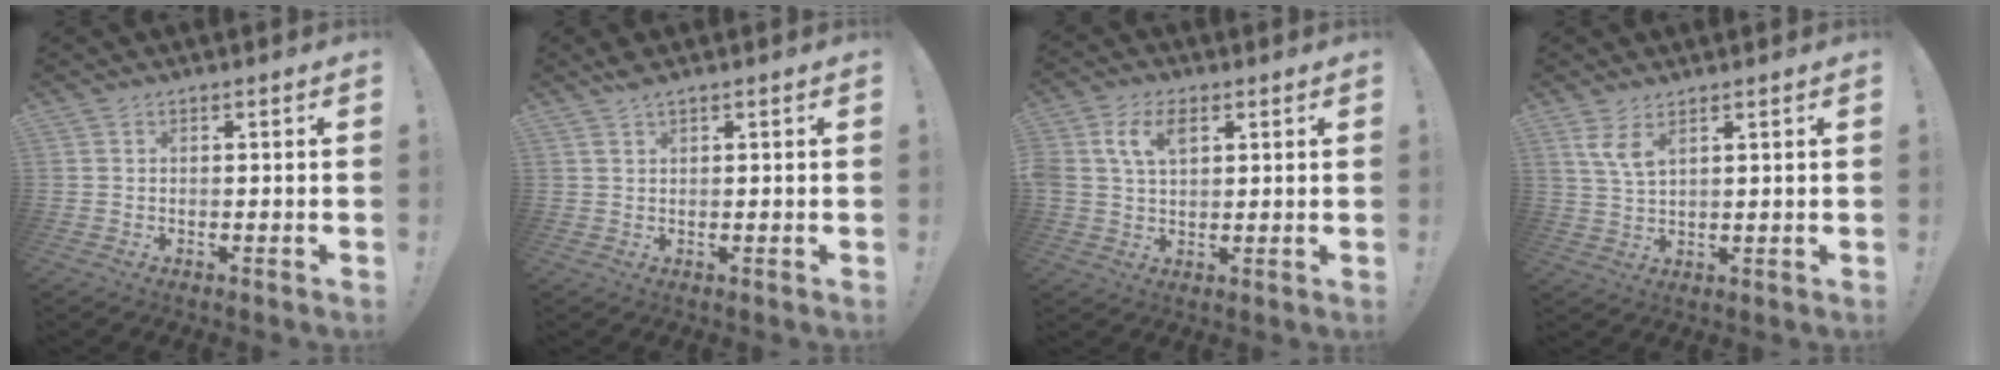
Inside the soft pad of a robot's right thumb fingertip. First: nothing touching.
{"total": 2.0, "force": [1.6, 0.3, 1.1], "torque": [-0.031, -0.001, 0.031]}
{"total": 8.1, "force": [2.9, 5.1, 5.6], "torque": [-0.116, 0.004, 0.053]}
{"total": 4.9, "force": [3.1, 1.2, 3.6], "torque": [-0.073, -0.012, 0.057]}